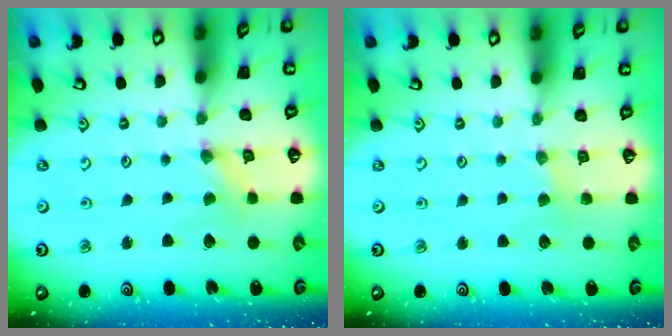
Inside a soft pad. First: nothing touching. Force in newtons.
{"total": 2.3, "press": 2.3, "slide": 0.4}